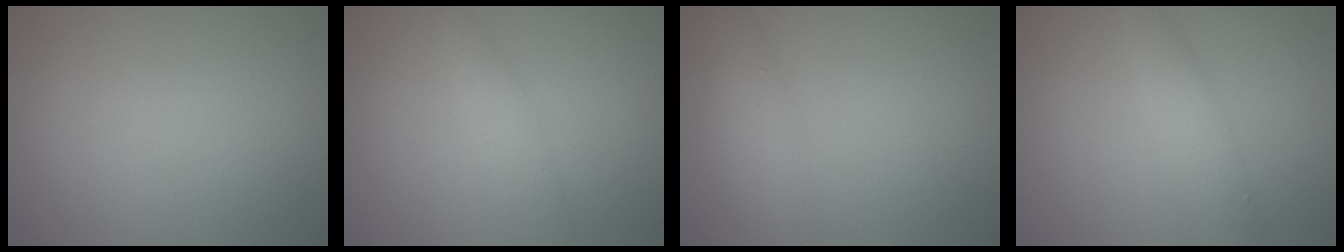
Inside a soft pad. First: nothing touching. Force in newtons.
{"total": 1.8, "press": 1.8, "slide": 0.0}
{"total": 2.8, "press": 2.8, "slide": 0.1}
{"total": 2.4, "press": 2.4, "slide": 0.1}